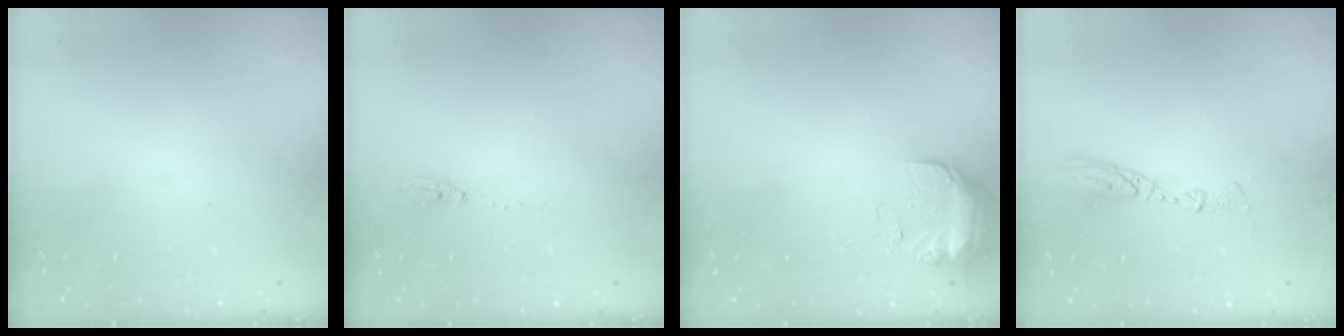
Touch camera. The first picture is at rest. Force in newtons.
{"total": 4.8, "press": 4.8, "slide": 0.6}
{"total": 8.8, "press": 8.7, "slide": 1.2}
{"total": 8.0, "press": 8.0, "slide": 0.7}